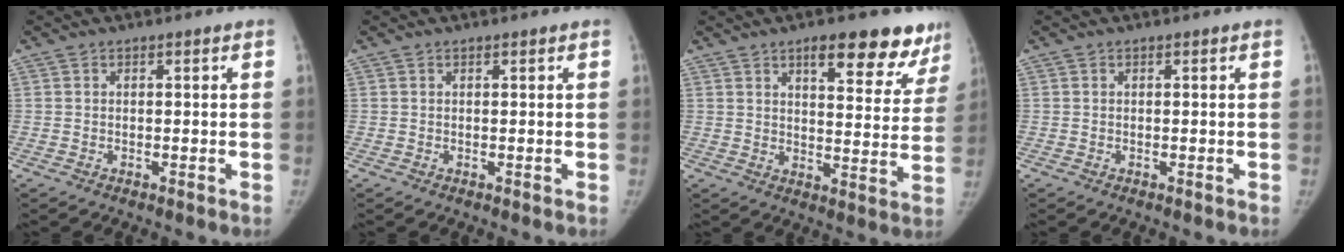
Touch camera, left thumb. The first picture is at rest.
{"total": 0.0}
{"total": 15.0, "force": [10.2, 5.7, 9.5], "torque": [-0.060, -0.049, 0.128]}
{"total": 0.0}